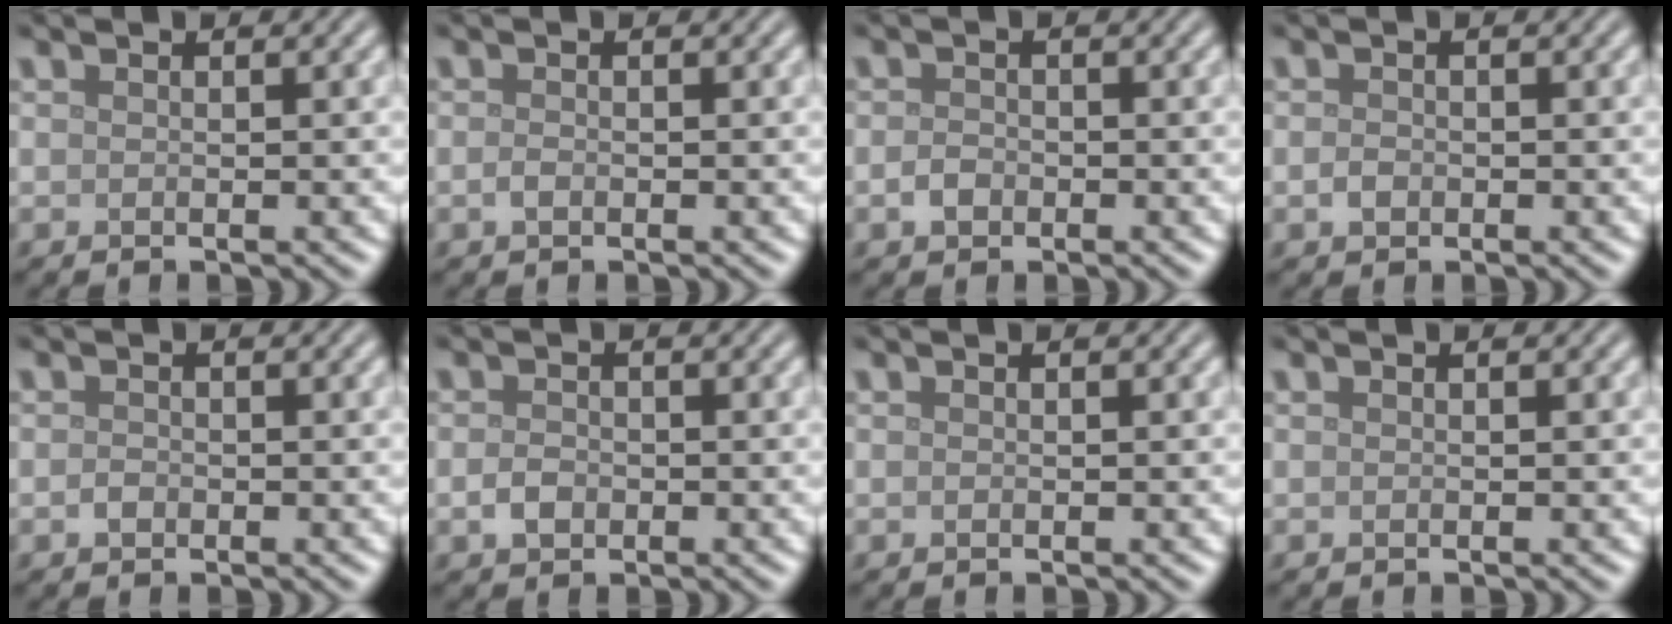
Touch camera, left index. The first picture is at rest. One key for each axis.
{"total": 0.7, "fx": -0.3, "fy": 0.4, "fz": 0.5, "tx": -0.012, "ty": -0.001, "tz": -0.007}
{"total": 1.3, "fx": -0.5, "fy": 1.0, "fz": 0.6, "tx": -0.013, "ty": 0.001, "tz": -0.013}
{"total": 0.9, "fx": -0.3, "fy": 0.7, "fz": 0.5, "tx": -0.011, "ty": -0.001, "tz": -0.008}
{"total": 0.7, "fx": -0.3, "fy": 0.6, "fz": 0.3, "tx": -0.008, "ty": -0.001, "tz": -0.008}
{"total": 1.5, "fx": -0.5, "fy": 1.1, "fz": 0.9, "tx": -0.018, "ty": 0.001, "tz": -0.013}
{"total": 0.0}
{"total": 0.0}